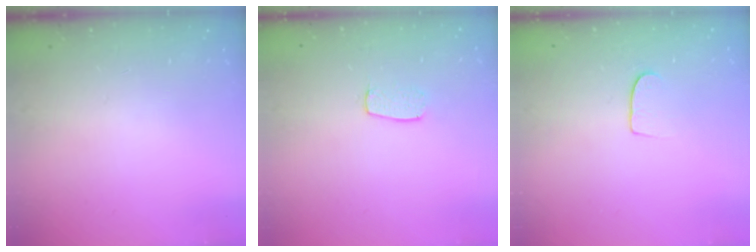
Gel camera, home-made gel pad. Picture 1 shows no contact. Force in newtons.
{"total": 5.5, "press": 5.5, "slide": 0.4}
{"total": 6.8, "press": 6.8, "slide": 0.6}